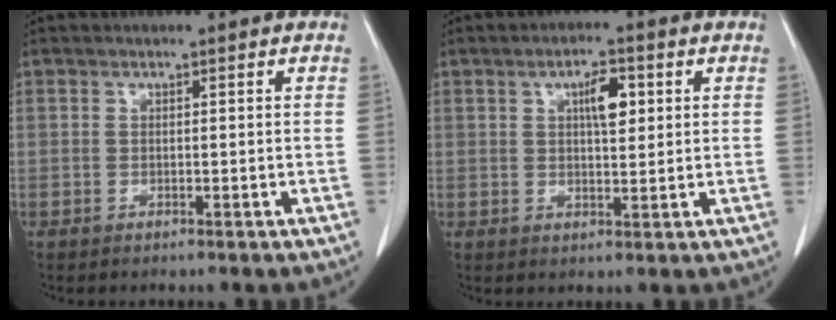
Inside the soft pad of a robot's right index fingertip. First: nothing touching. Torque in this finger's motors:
{"motor_torque": [0.11, 0.04, 0.26, 0.04]}